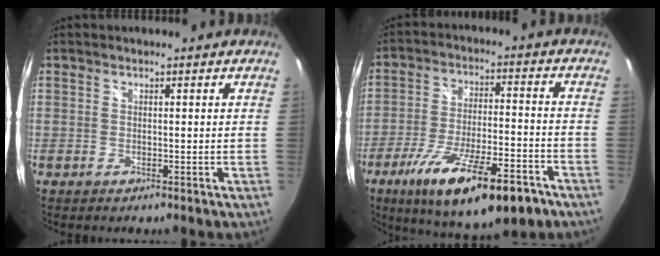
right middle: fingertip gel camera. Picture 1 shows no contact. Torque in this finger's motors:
{"motor_torque": [2.14, 0.00, 0.42, 0.21]}